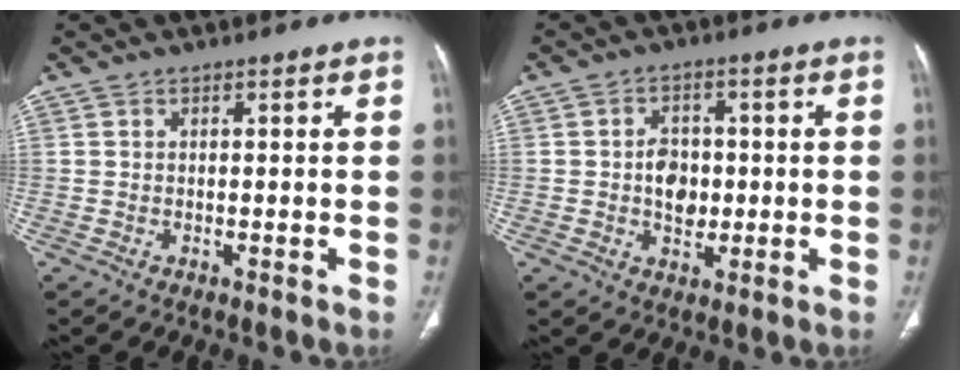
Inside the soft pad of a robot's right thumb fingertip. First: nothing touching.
{"total": 6.1, "force": [-0.3, 4.6, 4.0], "torque": [-0.038, 0.005, -0.004]}